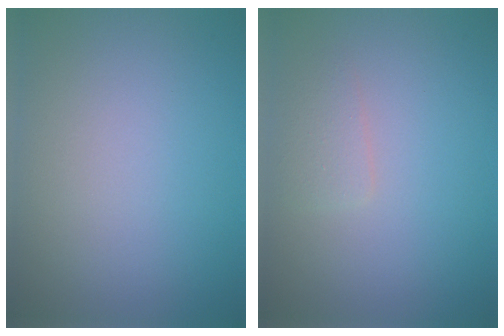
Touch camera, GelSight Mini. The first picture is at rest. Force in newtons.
{"total": 1.2, "press": 1.2, "slide": 0.1}